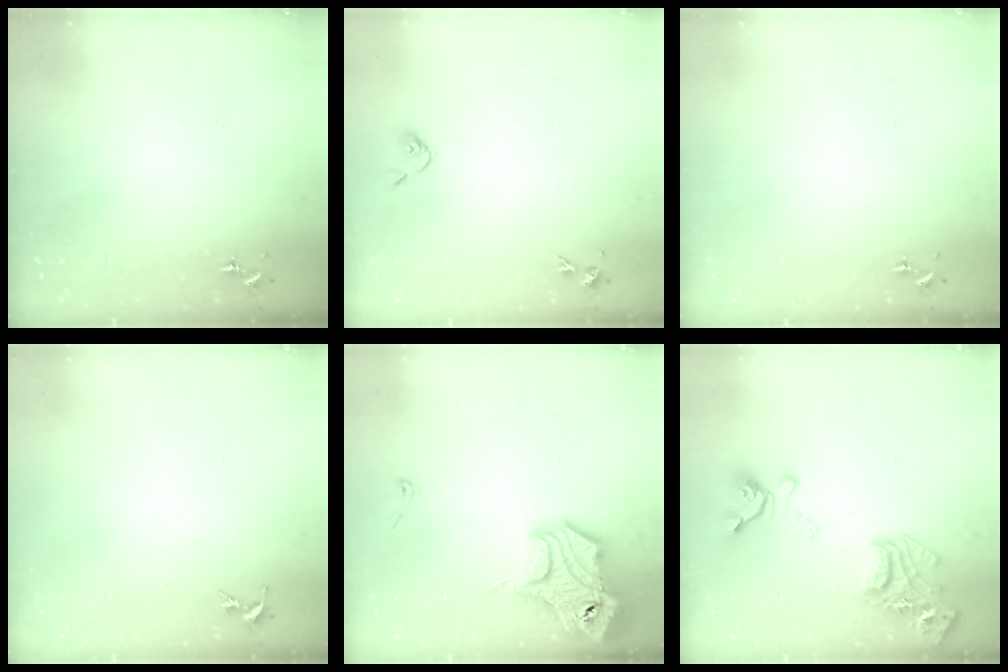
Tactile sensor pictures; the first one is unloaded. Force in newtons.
{"total": 3.4, "press": 3.4, "slide": 0.6}
{"total": 0.0}
{"total": 0.0}
{"total": 17.4, "press": 17.3, "slide": 2.1}
{"total": 19.9, "press": 19.9, "slide": 1.2}